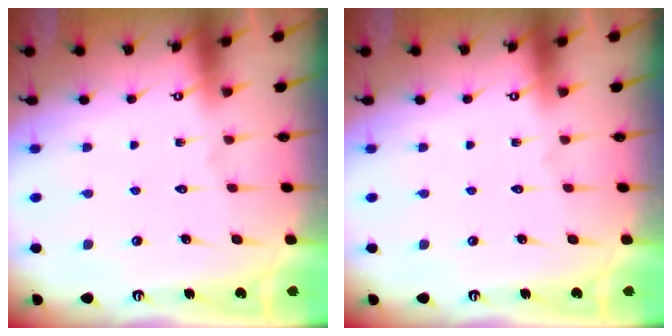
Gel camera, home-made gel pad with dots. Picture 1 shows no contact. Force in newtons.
{"total": 0.0}